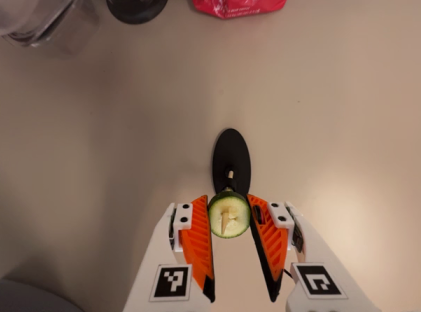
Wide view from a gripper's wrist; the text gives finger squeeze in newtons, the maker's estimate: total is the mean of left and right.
{"total": 8.8, "left": 8.5, "right": 9.1}